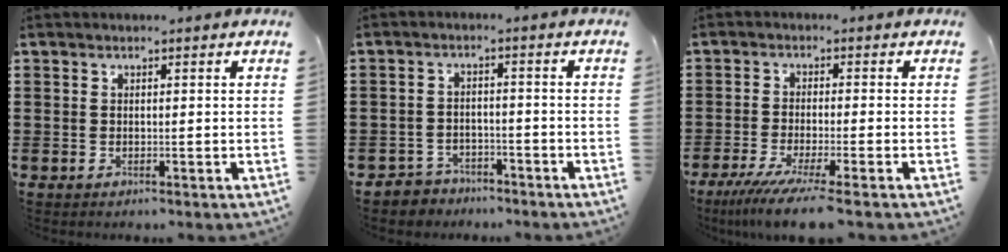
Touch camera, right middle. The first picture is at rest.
{"total": 3.0, "force": [-2.8, 1.0, -0.2], "torque": [-0.005, 0.002, -0.062]}
{"total": 5.5, "force": [-4.0, -0.3, 3.8], "torque": [-0.082, -0.025, -0.076]}